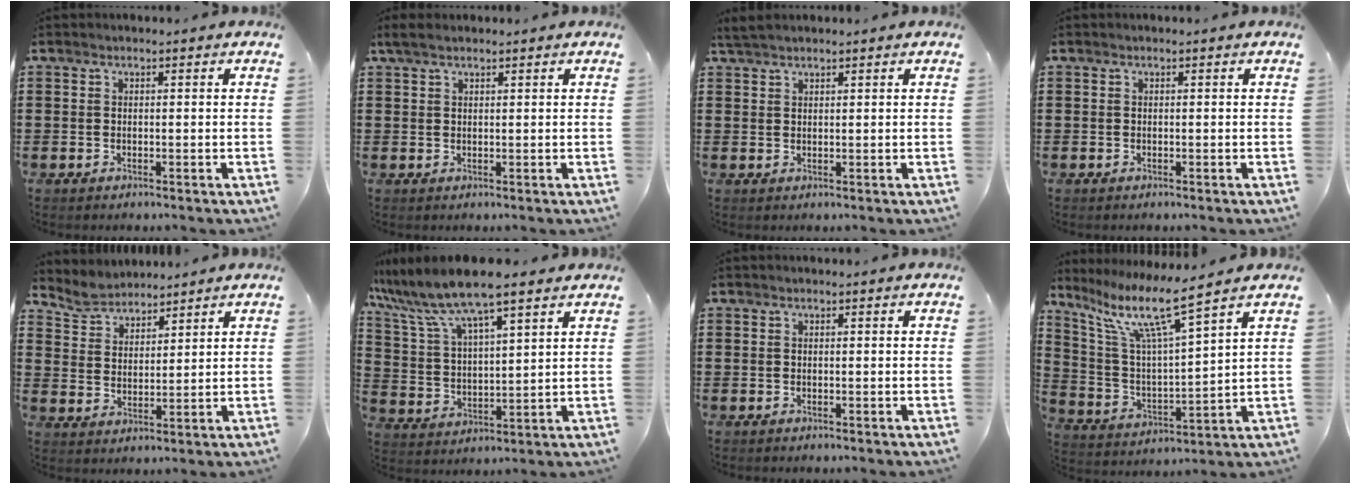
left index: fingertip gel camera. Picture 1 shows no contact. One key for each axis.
{"total": 1.8, "fx": 1.3, "fy": 0.5, "fz": 1.1, "tx": -0.025, "ty": 0.003, "tz": 0.025}
{"total": 1.9, "fx": 1.8, "fy": 0.2, "fz": 0.6, "tx": -0.016, "ty": 0.002, "tz": 0.035}
{"total": 0.0}
{"total": 4.6, "fx": 4.3, "fy": 1.5, "fz": 0.0, "tx": -0.022, "ty": -0.013, "tz": 0.079}
{"total": 9.2, "fx": 7.5, "fy": 0.8, "fz": 5.2, "tx": -0.130, "ty": -0.030, "tz": 0.127}
{"total": 0.0}
{"total": 10.4, "fx": 7.6, "fy": 0.8, "fz": 7.1, "tx": -0.163, "ty": -0.040, "tz": 0.124}